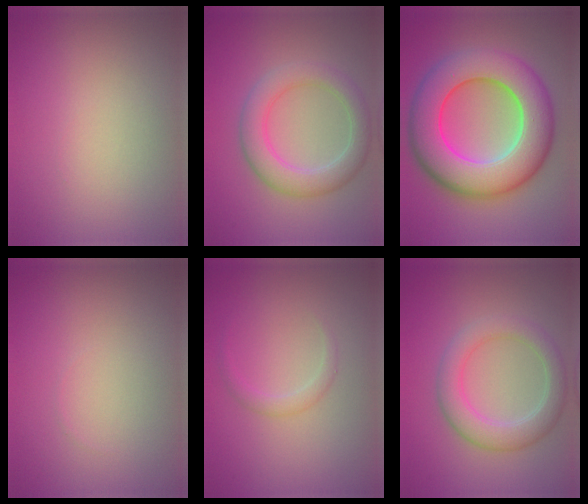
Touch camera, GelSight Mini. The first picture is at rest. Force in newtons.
{"total": 4.5, "press": 4.5, "slide": 0.1}
{"total": 12.3, "press": 12.3, "slide": 0.2}
{"total": 0.0}
{"total": 1.2, "press": 1.2, "slide": 0.0}
{"total": 4.2, "press": 4.2, "slide": 0.1}